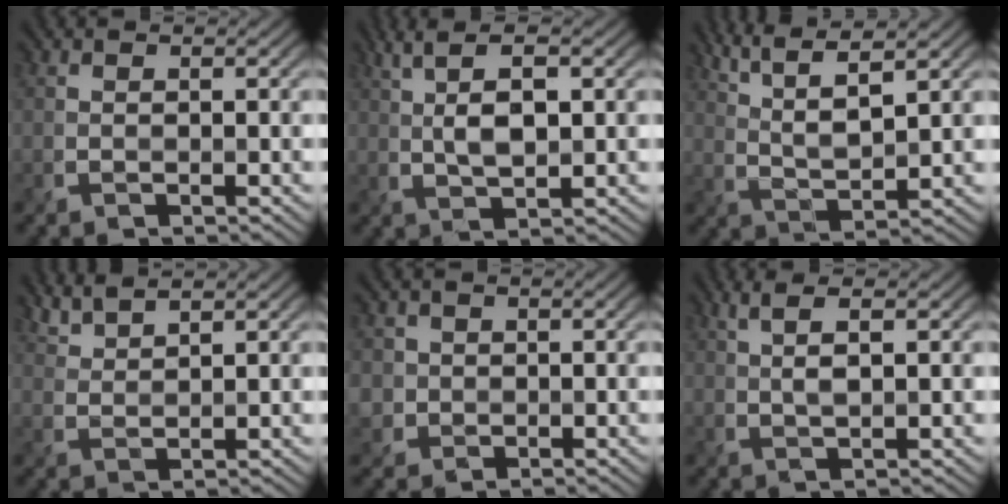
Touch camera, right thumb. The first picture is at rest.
{"total": 6.2, "force": [2.0, 2.0, 5.5], "torque": [-0.110, 0.004, 0.042]}
{"total": 7.5, "force": [5.0, 1.4, 5.4], "torque": [-0.105, 0.006, 0.100]}
{"total": 3.0, "force": [2.7, 0.3, 1.2], "torque": [-0.023, 0.003, 0.056]}
{"total": 2.8, "force": [0.3, 2.8, 0.3], "torque": [-0.019, -0.003, 0.008]}
{"total": 2.9, "force": [1.2, 0.5, 2.6], "torque": [-0.053, 0.000, 0.027]}